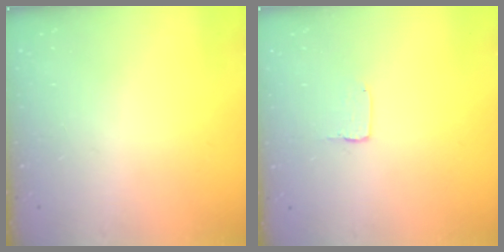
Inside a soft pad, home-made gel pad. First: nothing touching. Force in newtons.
{"total": 2.0, "press": 2.0, "slide": 0.1}